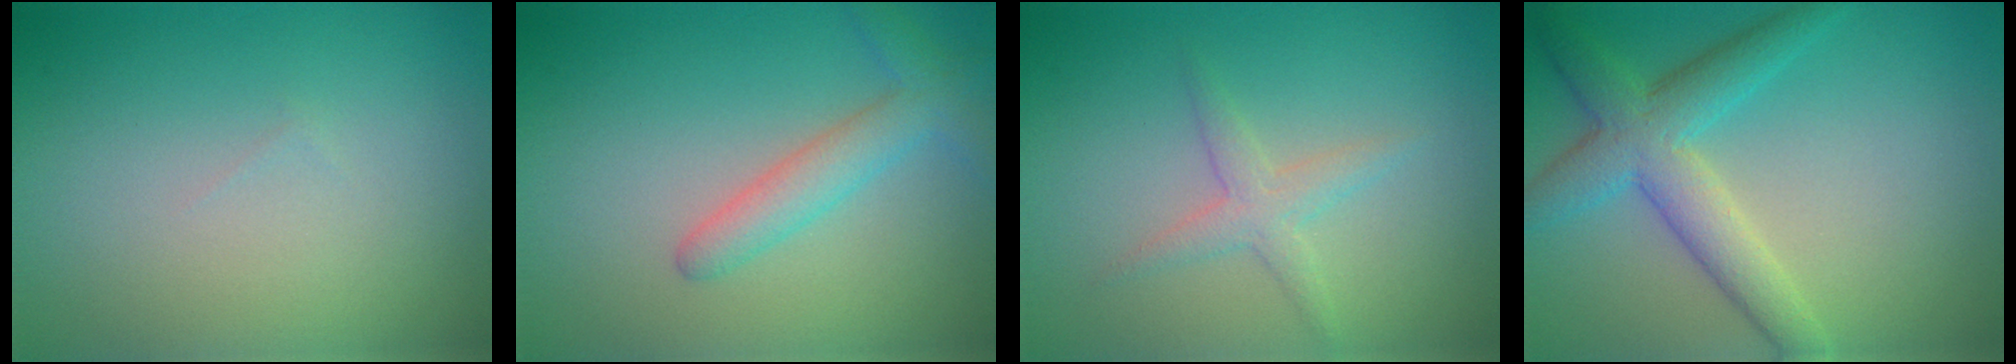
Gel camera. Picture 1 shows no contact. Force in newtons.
{"total": 2.8, "press": 2.7, "slide": 0.2}
{"total": 2.0, "press": 2.0, "slide": 0.1}
{"total": 5.3, "press": 5.3, "slide": 0.2}